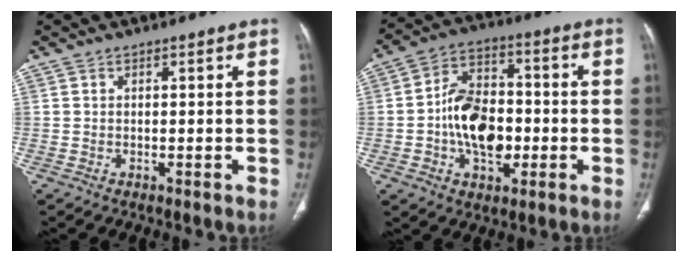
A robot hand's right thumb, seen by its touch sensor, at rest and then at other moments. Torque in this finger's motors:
{"motor_torque": [1.48, 2.48, 0.76, -0.94, 0.19]}